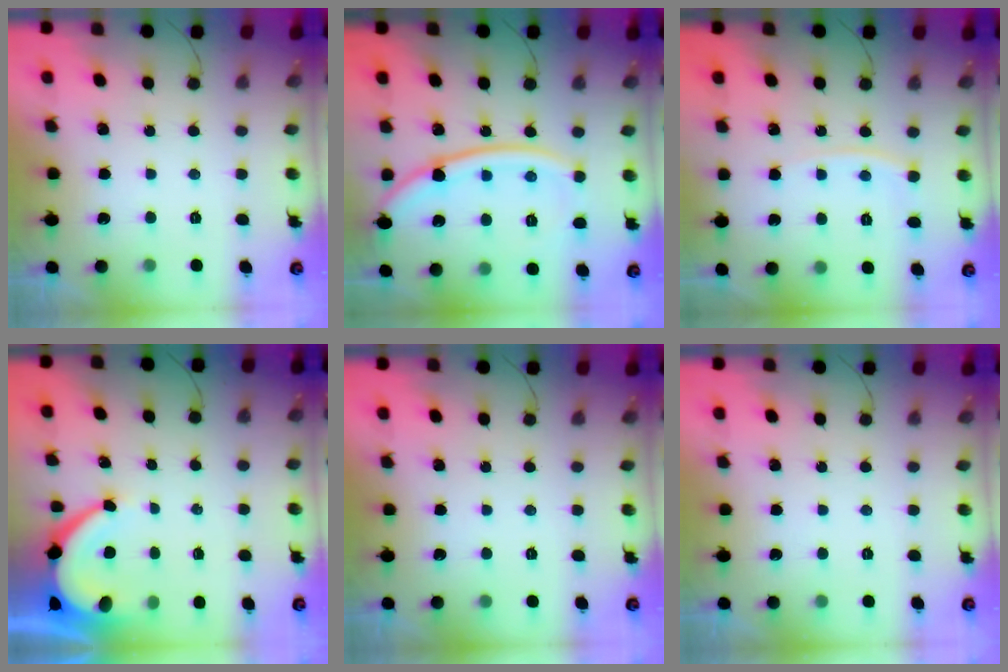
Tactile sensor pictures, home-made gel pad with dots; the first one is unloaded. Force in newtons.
{"total": 14.8, "press": 14.7, "slide": 1.4}
{"total": 4.1, "press": 4.0, "slide": 0.6}
{"total": 5.9, "press": 5.9, "slide": 0.8}
{"total": 0.0}
{"total": 0.0}